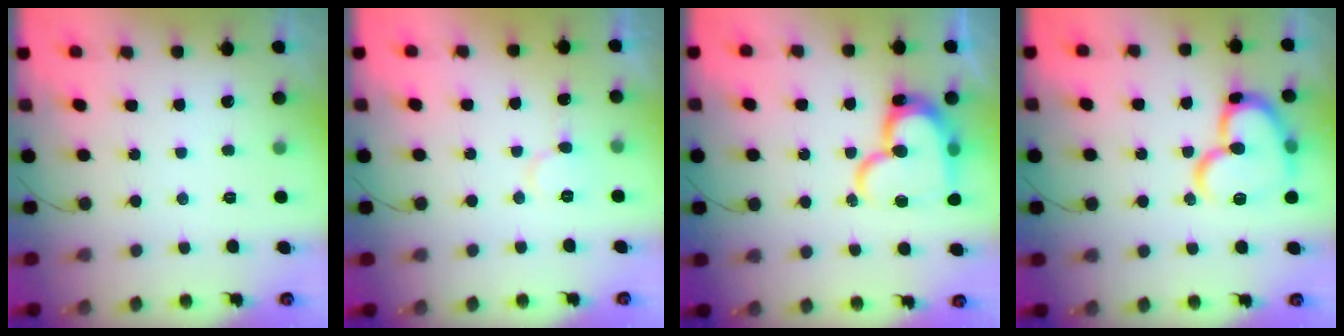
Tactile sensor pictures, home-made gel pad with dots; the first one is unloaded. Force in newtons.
{"total": 6.3, "press": 6.2, "slide": 0.6}
{"total": 18.9, "press": 18.8, "slide": 1.6}
{"total": 17.5, "press": 17.4, "slide": 2.1}